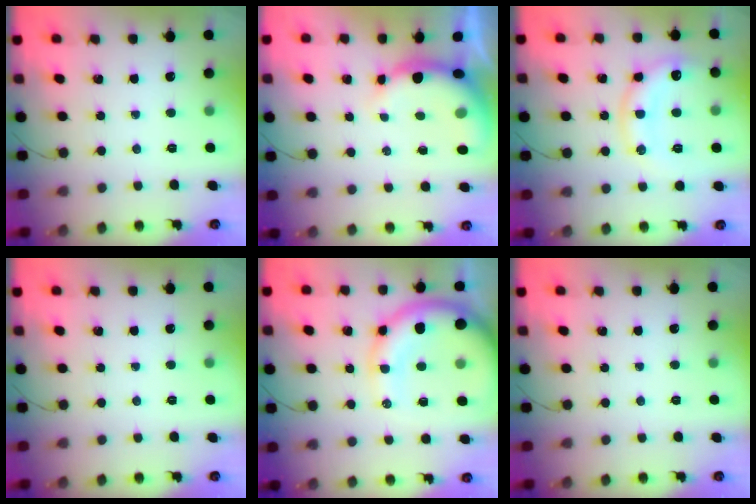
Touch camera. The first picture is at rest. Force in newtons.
{"total": 8.0, "press": 7.8, "slide": 1.4}
{"total": 12.6, "press": 12.6, "slide": 1.0}
{"total": 0.0}
{"total": 15.1, "press": 14.8, "slide": 3.1}
{"total": 0.0}